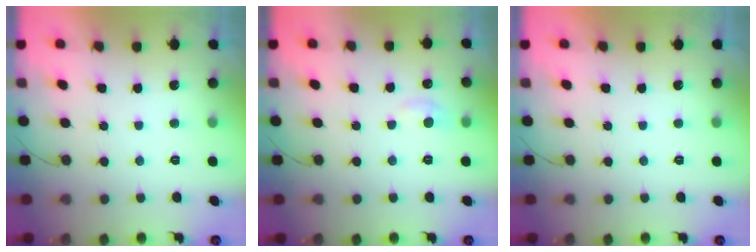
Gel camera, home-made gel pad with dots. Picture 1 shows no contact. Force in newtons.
{"total": 7.2, "press": 7.2, "slide": 0.9}
{"total": 0.0}